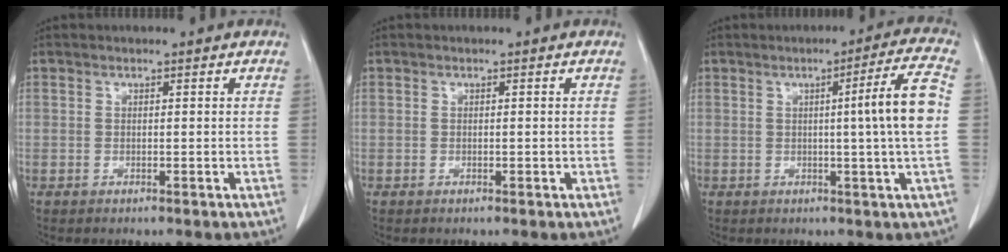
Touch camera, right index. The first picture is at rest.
{"total": 0.5, "force": [-0.1, 0.3, 0.4], "torque": [-0.006, 0.004, 0.001]}
{"total": 8.4, "force": [0.2, -1.8, 8.2], "torque": [-0.119, -0.001, 0.005]}